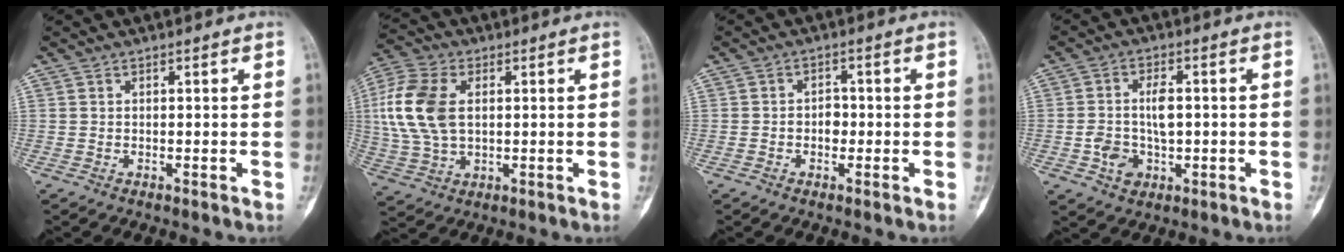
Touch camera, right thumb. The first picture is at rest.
{"total": 13.7, "force": [1.9, 8.5, 10.5], "torque": [-0.231, 0.009, 0.036]}
{"total": 2.7, "force": [-0.5, 2.0, 1.6], "torque": [-0.005, 0.010, -0.015]}
{"total": 7.2, "force": [-0.7, 4.8, 5.3], "torque": [-0.079, 0.011, -0.008]}